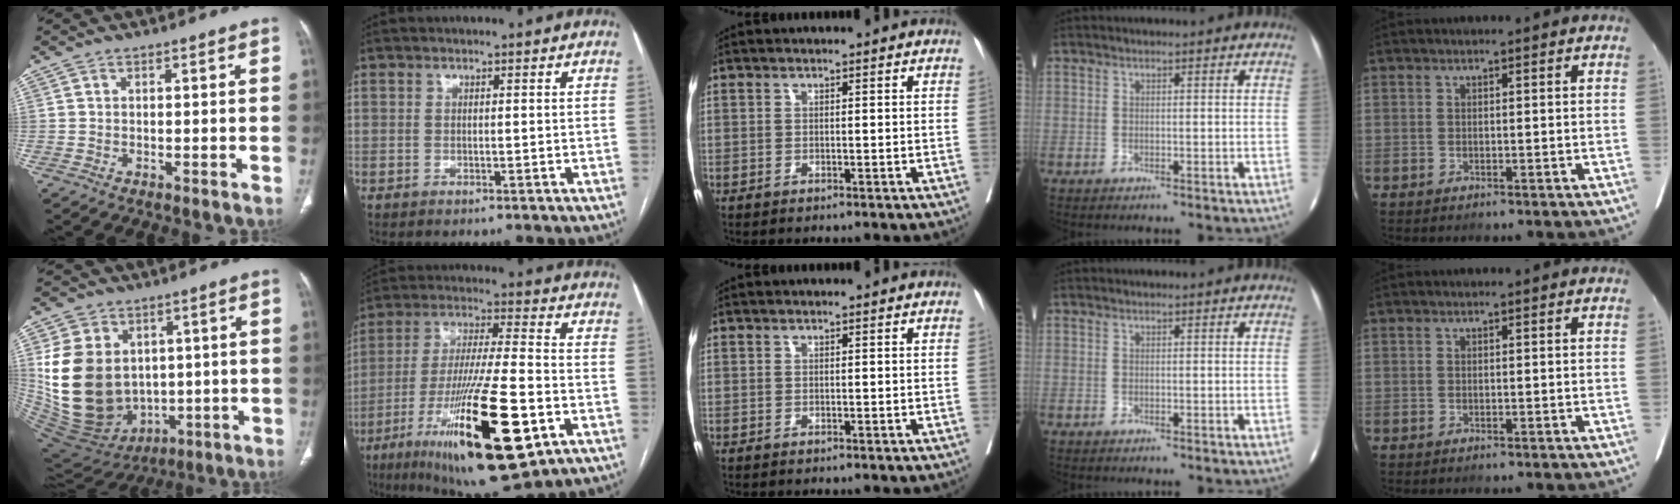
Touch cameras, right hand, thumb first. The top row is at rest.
{"thumb": {"total": 20.8, "force": [2.0, 16.0, 13.1], "torque": [-0.237, -0.014, 0.073]}, "index": {"total": 24.1, "force": [-9.8, 3.9, 21.7], "torque": [-0.384, -0.038, -0.156]}}